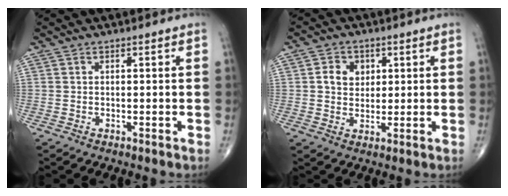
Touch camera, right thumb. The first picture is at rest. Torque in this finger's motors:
{"motor_torque": [0.02, 0.03, 0.40, 0.25, 0.08]}